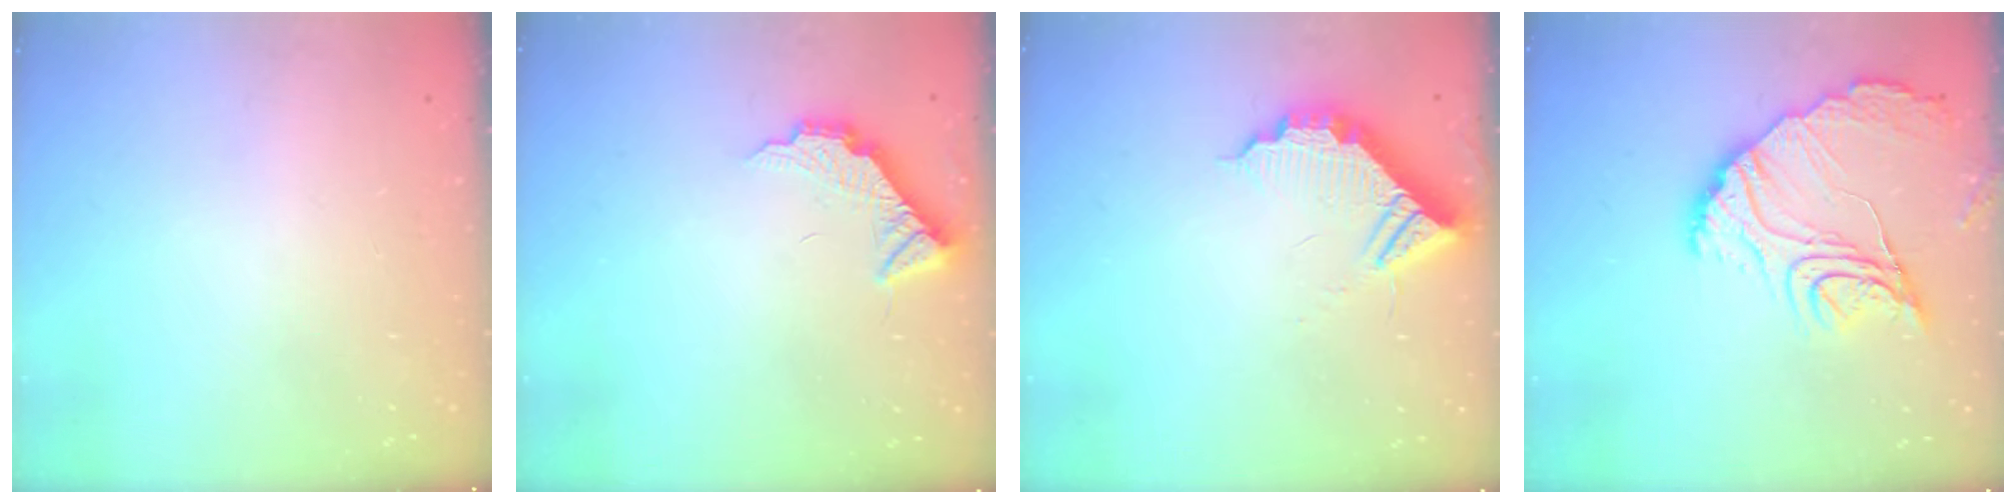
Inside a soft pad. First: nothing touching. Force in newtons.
{"total": 10.3, "press": 10.3, "slide": 0.2}
{"total": 10.1, "press": 10.1, "slide": 0.7}
{"total": 15.3, "press": 15.2, "slide": 1.4}